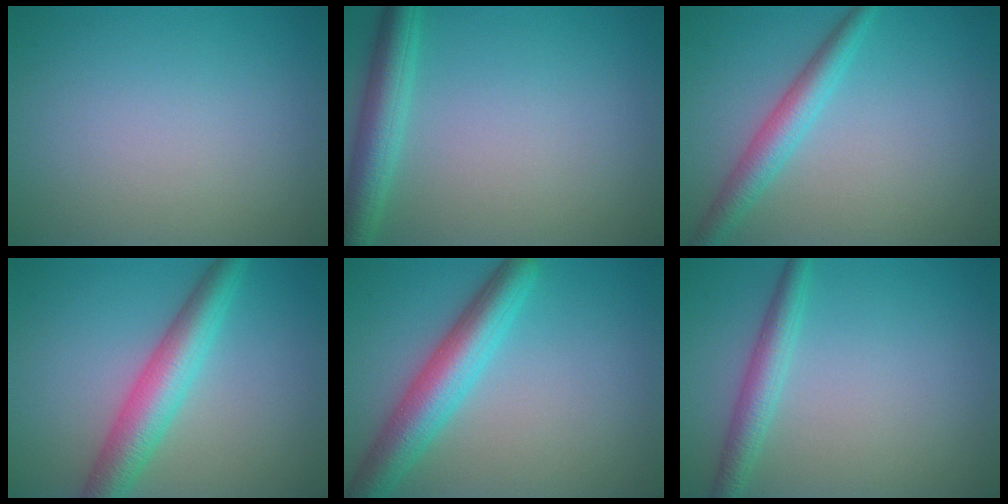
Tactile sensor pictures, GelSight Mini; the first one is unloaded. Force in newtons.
{"total": 3.9, "press": 3.9, "slide": 0.1}
{"total": 3.3, "press": 3.3, "slide": 0.0}
{"total": 5.4, "press": 5.4, "slide": 0.0}
{"total": 6.0, "press": 6.0, "slide": 0.2}
{"total": 2.7, "press": 2.7, "slide": 0.1}